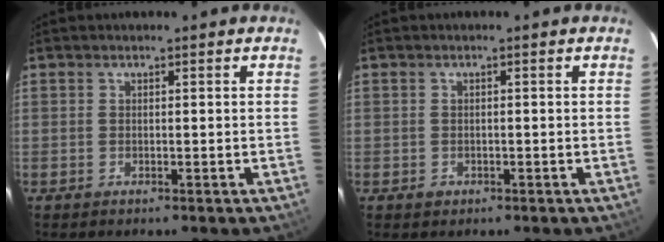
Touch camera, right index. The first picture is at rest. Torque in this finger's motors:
{"motor_torque": [0.00, -0.06, -0.03, -0.06]}